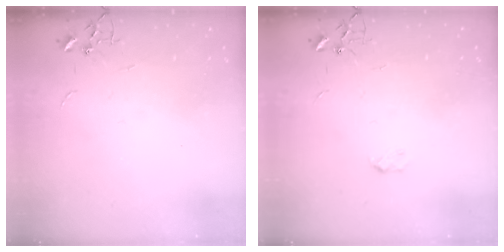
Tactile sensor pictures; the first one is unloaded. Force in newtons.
{"total": 2.8, "press": 2.8, "slide": 0.5}